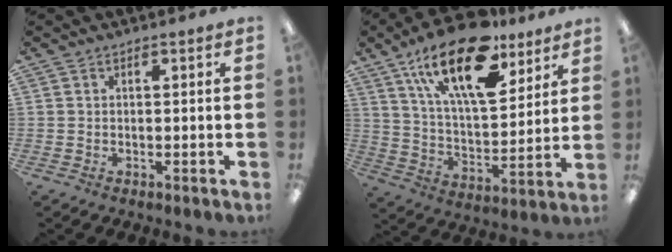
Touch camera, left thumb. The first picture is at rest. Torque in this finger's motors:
{"motor_torque": [0.63, 0.80, 1.65, -1.14, 0.54]}